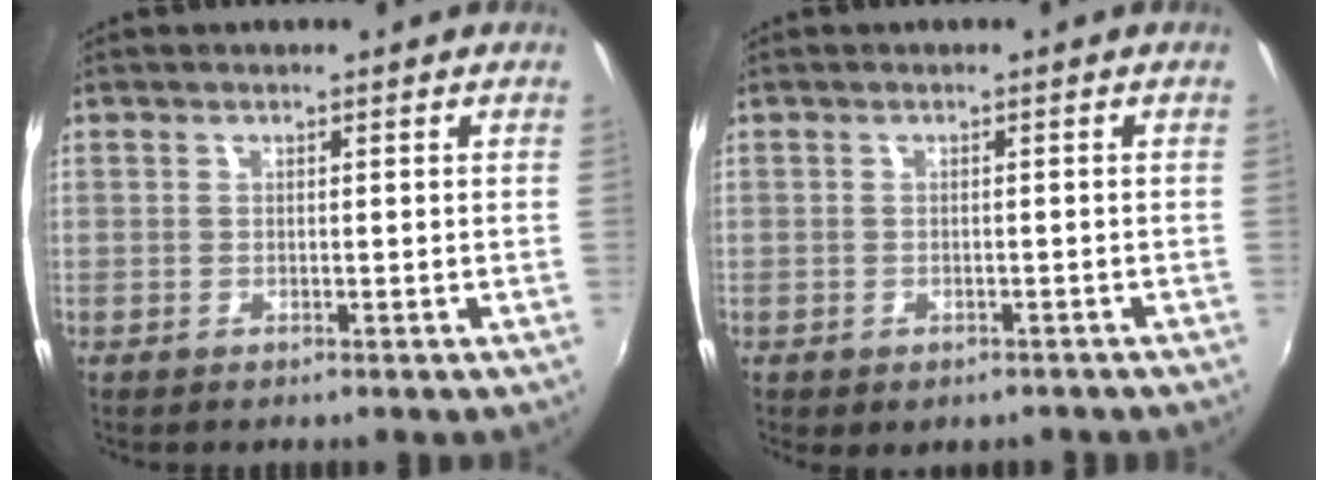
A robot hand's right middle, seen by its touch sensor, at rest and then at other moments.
{"total": 2.1, "force": [-1.2, 1.5, 0.8], "torque": [-0.017, -0.009, -0.015]}